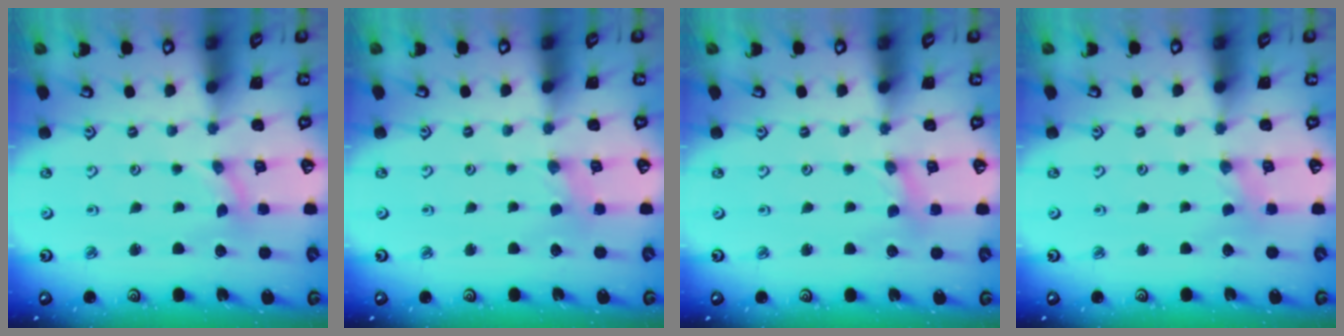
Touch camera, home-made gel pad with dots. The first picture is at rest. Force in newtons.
{"total": 0.0}
{"total": 0.8, "press": 0.8, "slide": 0.2}
{"total": 0.0}